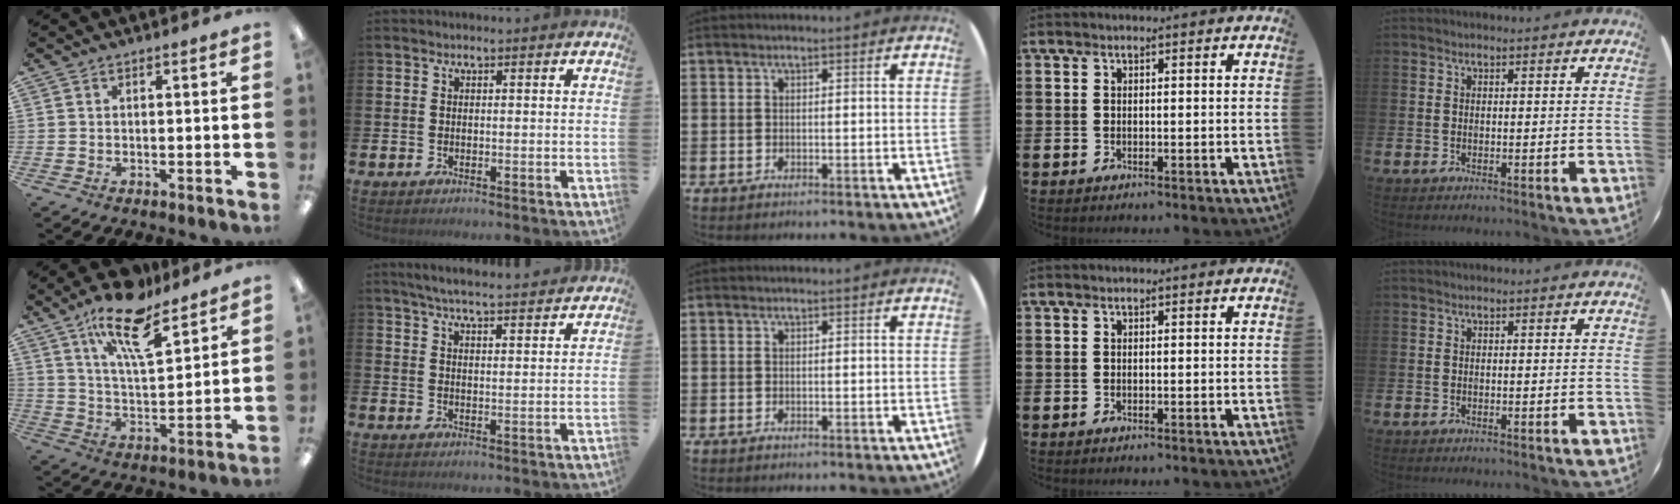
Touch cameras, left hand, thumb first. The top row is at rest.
{"thumb": {"total": 16.9, "force": [11.5, 6.0, 10.9], "torque": [-0.184, -0.054, 0.194]}, "index": {"total": 5.5, "force": [5.3, 0.0, 1.2], "torque": [-0.033, -0.030, 0.094]}}